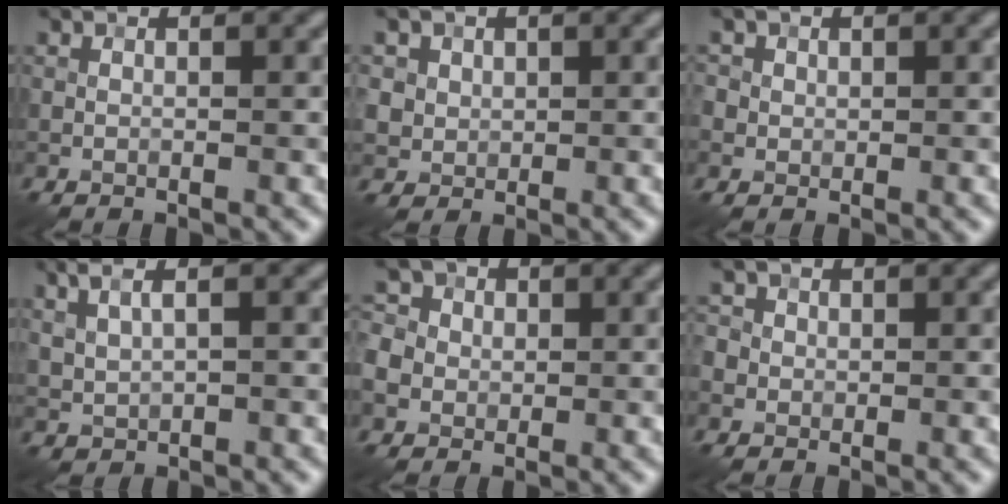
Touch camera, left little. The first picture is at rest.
{"total": 3.8, "force": [1.6, 3.2, 1.2], "torque": [-0.026, 0.007, 0.028]}
{"total": 1.7, "force": [0.4, 1.6, 0.5], "torque": [-0.003, 0.005, 0.004]}
{"total": 3.6, "force": [1.8, 1.5, 2.7], "torque": [-0.062, 0.011, 0.032]}
{"total": 7.0, "force": [0.0, 6.5, 2.5], "torque": [-0.052, 0.027, -0.035]}
{"total": 3.4, "force": [0.4, 3.1, 1.2], "torque": [-0.005, 0.024, -0.021]}